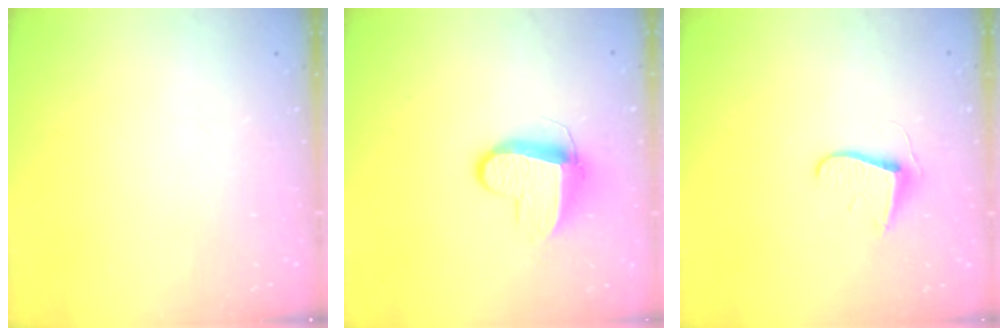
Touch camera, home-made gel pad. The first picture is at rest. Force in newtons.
{"total": 9.6, "press": 9.5, "slide": 0.9}
{"total": 7.1, "press": 7.1, "slide": 0.5}